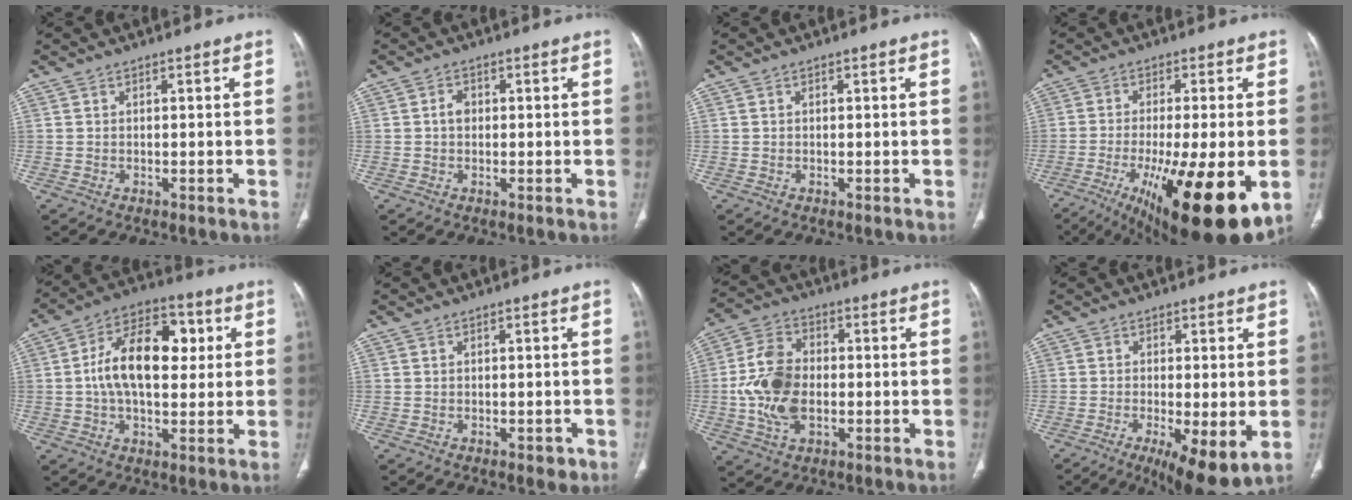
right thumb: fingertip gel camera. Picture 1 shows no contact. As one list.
[{"total": 1.7, "force": [0.2, 1.3, 1.0], "torque": [-0.013, 0.004, 0.002]}, {"total": 0.0}, {"total": 21.6, "force": [-7.2, 5.4, 19.6], "torque": [-0.275, -0.030, -0.095]}, {"total": 16.1, "force": [2.2, 9.4, 13.0], "torque": [-0.197, 0.021, 0.029]}, {"total": 1.3, "force": [-0.6, 0.7, 0.9], "torque": [-0.003, 0.000, -0.005]}, {"total": 12.6, "force": [-1.4, 8.0, 9.6], "torque": [-0.188, 0.014, -0.028]}, {"total": 10.3, "force": [-3.2, 2.9, 9.4], "torque": [-0.147, -0.021, -0.045]}]